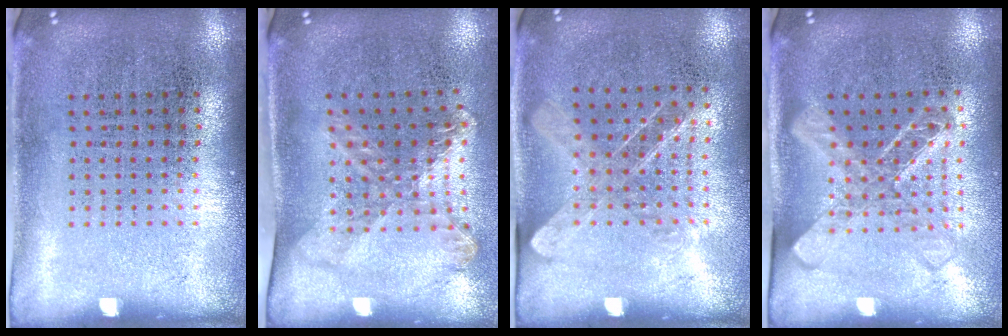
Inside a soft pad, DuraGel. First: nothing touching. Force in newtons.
{"total": 1.8, "press": 1.3, "slide": 1.2}
{"total": 1.3, "press": 1.0, "slide": 0.7}
{"total": 1.7, "press": 1.4, "slide": 1.0}